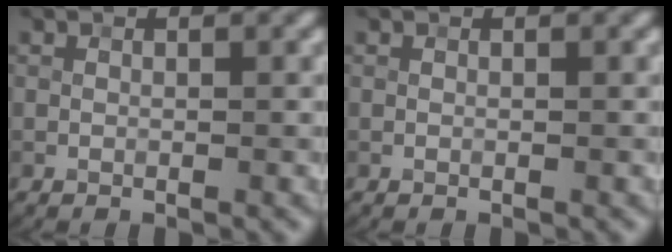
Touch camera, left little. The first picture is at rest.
{"total": 0.0}